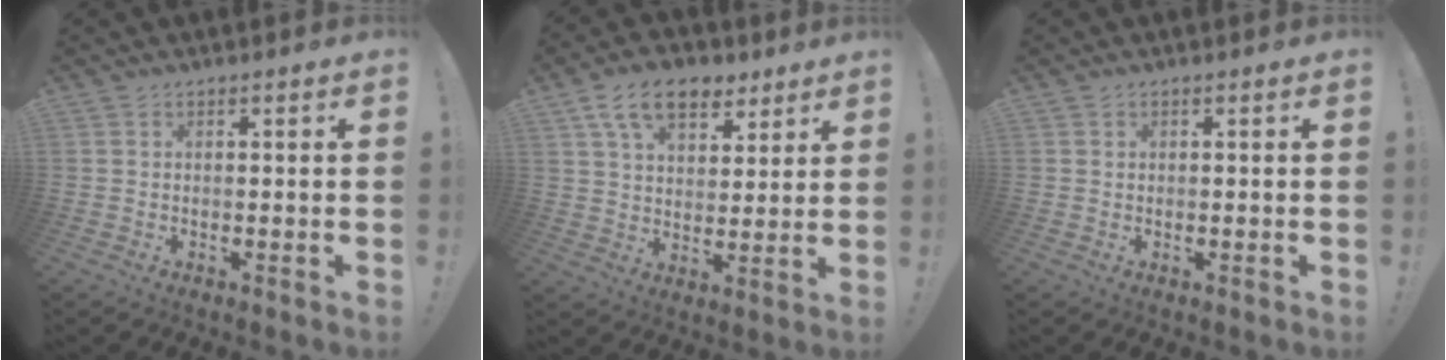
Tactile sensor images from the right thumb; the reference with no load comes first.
{"total": 13.6, "force": [7.6, 8.2, 7.7], "torque": [-0.129, -0.024, 0.144]}
{"total": 0.5, "force": [0.5, 0.2, 0.0], "torque": [0.000, 0.001, 0.010]}